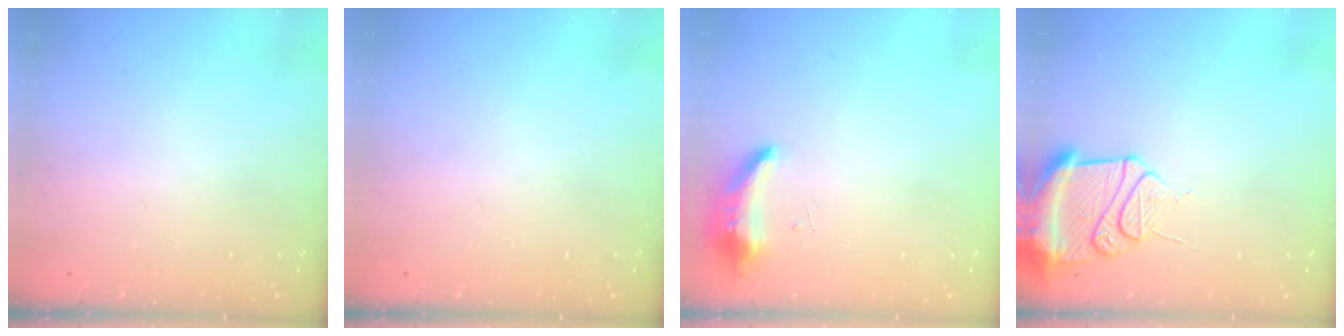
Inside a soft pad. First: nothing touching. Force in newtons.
{"total": 1.0, "press": 0.0, "slide": 1.0}
{"total": 8.5, "press": 8.3, "slide": 2.0}
{"total": 12.9, "press": 12.8, "slide": 1.5}